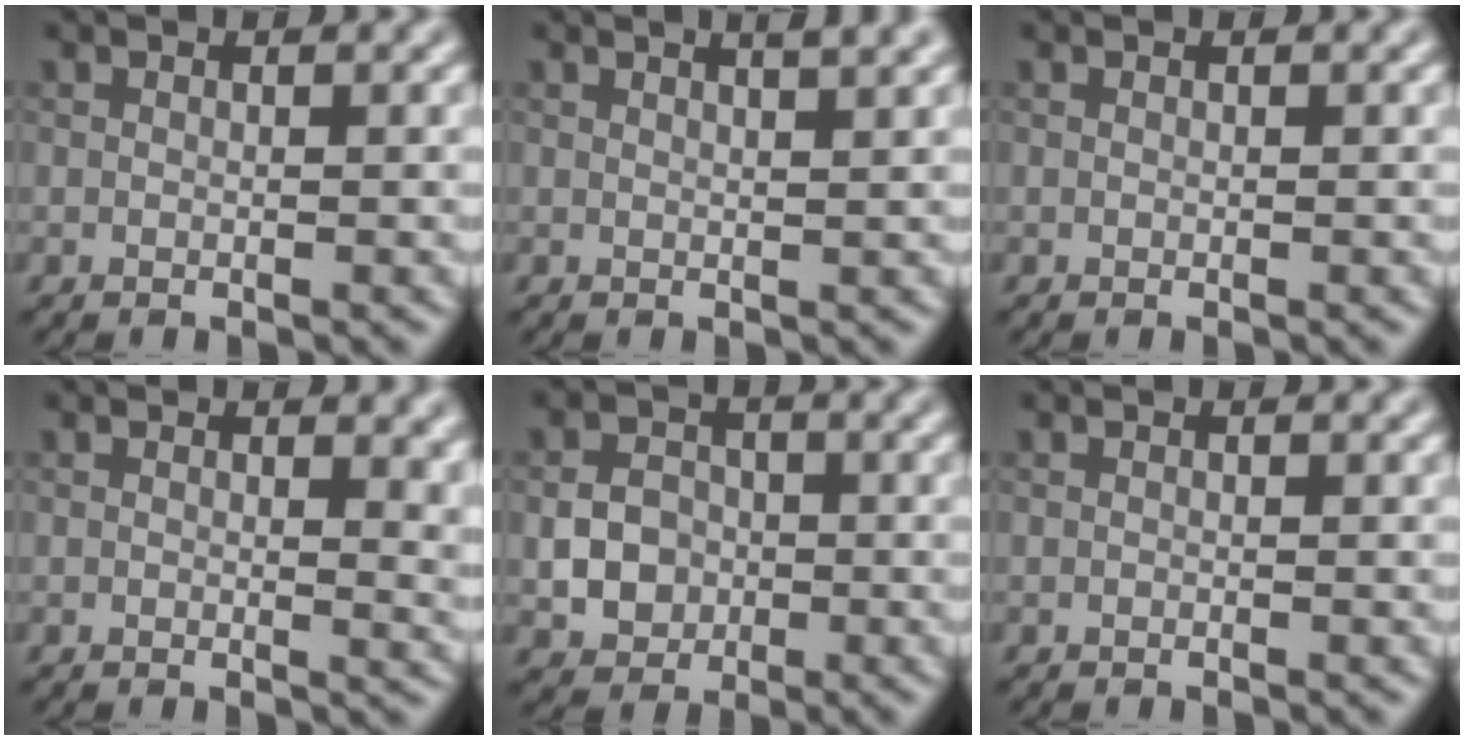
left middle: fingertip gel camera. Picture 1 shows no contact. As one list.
[{"total": 2.5, "force": [1.5, 0.9, 1.9], "torque": [-0.009, 0.009, 0.000]}, {"total": 0.0}, {"total": 3.4, "force": [0.7, 1.6, 2.9], "torque": [-0.024, -0.005, 0.011]}, {"total": 3.4, "force": [-0.7, 2.9, 1.7], "torque": [-0.027, 0.001, -0.014]}, {"total": 0.0}]